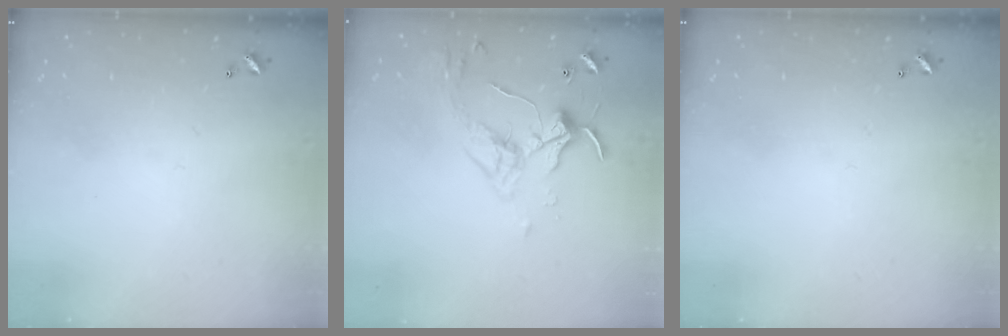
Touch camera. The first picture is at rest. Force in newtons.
{"total": 3.7, "press": 3.7, "slide": 0.5}
{"total": 0.0}